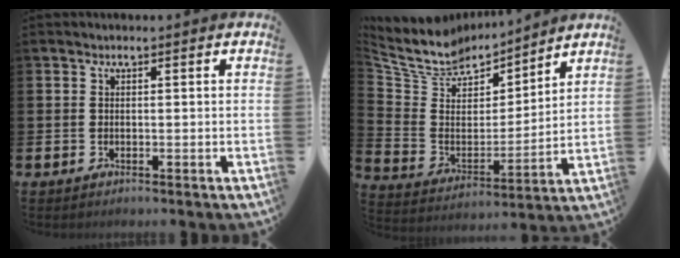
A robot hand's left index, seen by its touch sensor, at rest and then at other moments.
{"total": 8.5, "force": [7.9, 3.0, 0.6], "torque": [-0.069, -0.062, 0.139]}